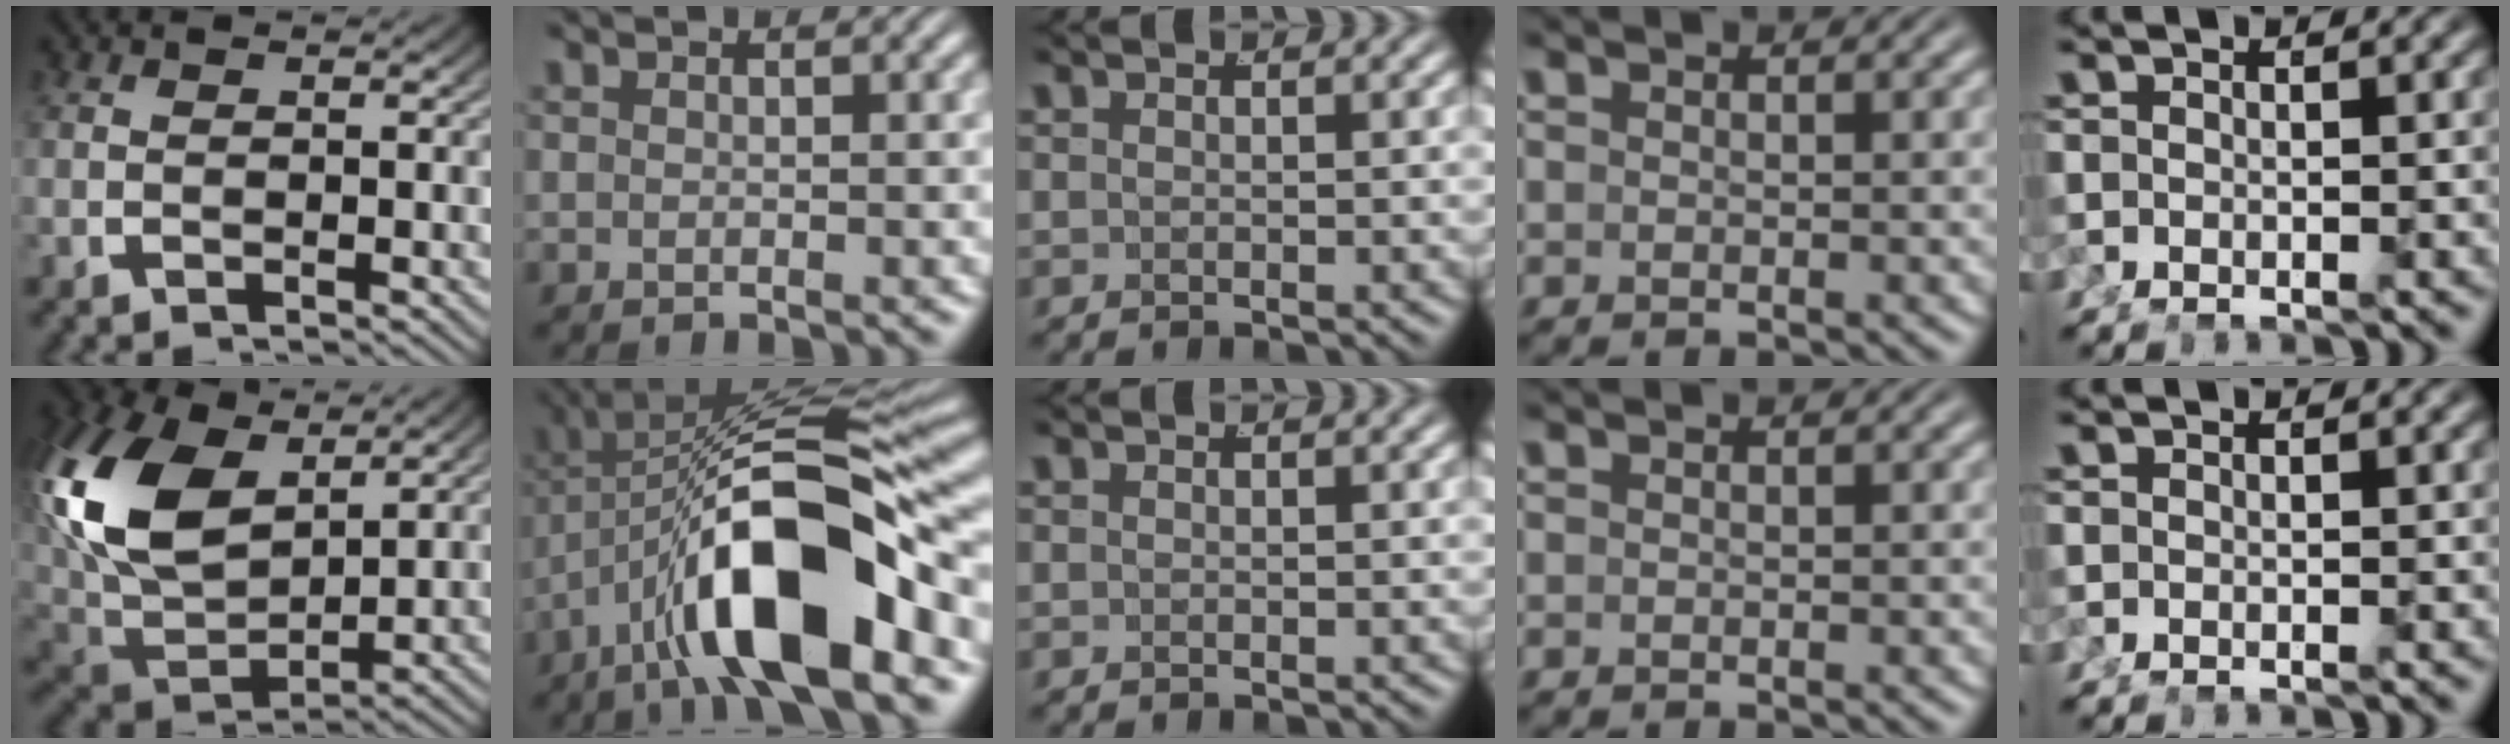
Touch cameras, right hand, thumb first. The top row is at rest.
{"thumb": {"total": 13.4, "force": [2.4, 8.8, 9.7], "torque": [-0.238, -0.037, 0.061]}, "index": {"total": 13.5, "force": [-2.2, 5.6, 12.1], "torque": [-0.201, -0.009, -0.019]}}